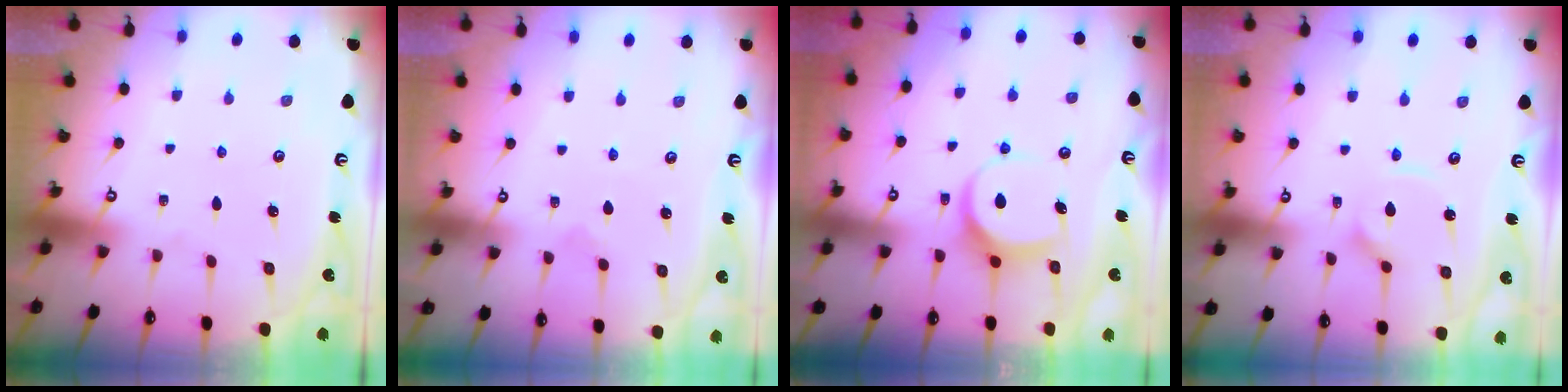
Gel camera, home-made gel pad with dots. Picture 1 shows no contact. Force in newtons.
{"total": 1.2, "press": 1.2, "slide": 0.1}
{"total": 8.2, "press": 8.2, "slide": 0.4}
{"total": 5.4, "press": 5.3, "slide": 0.5}